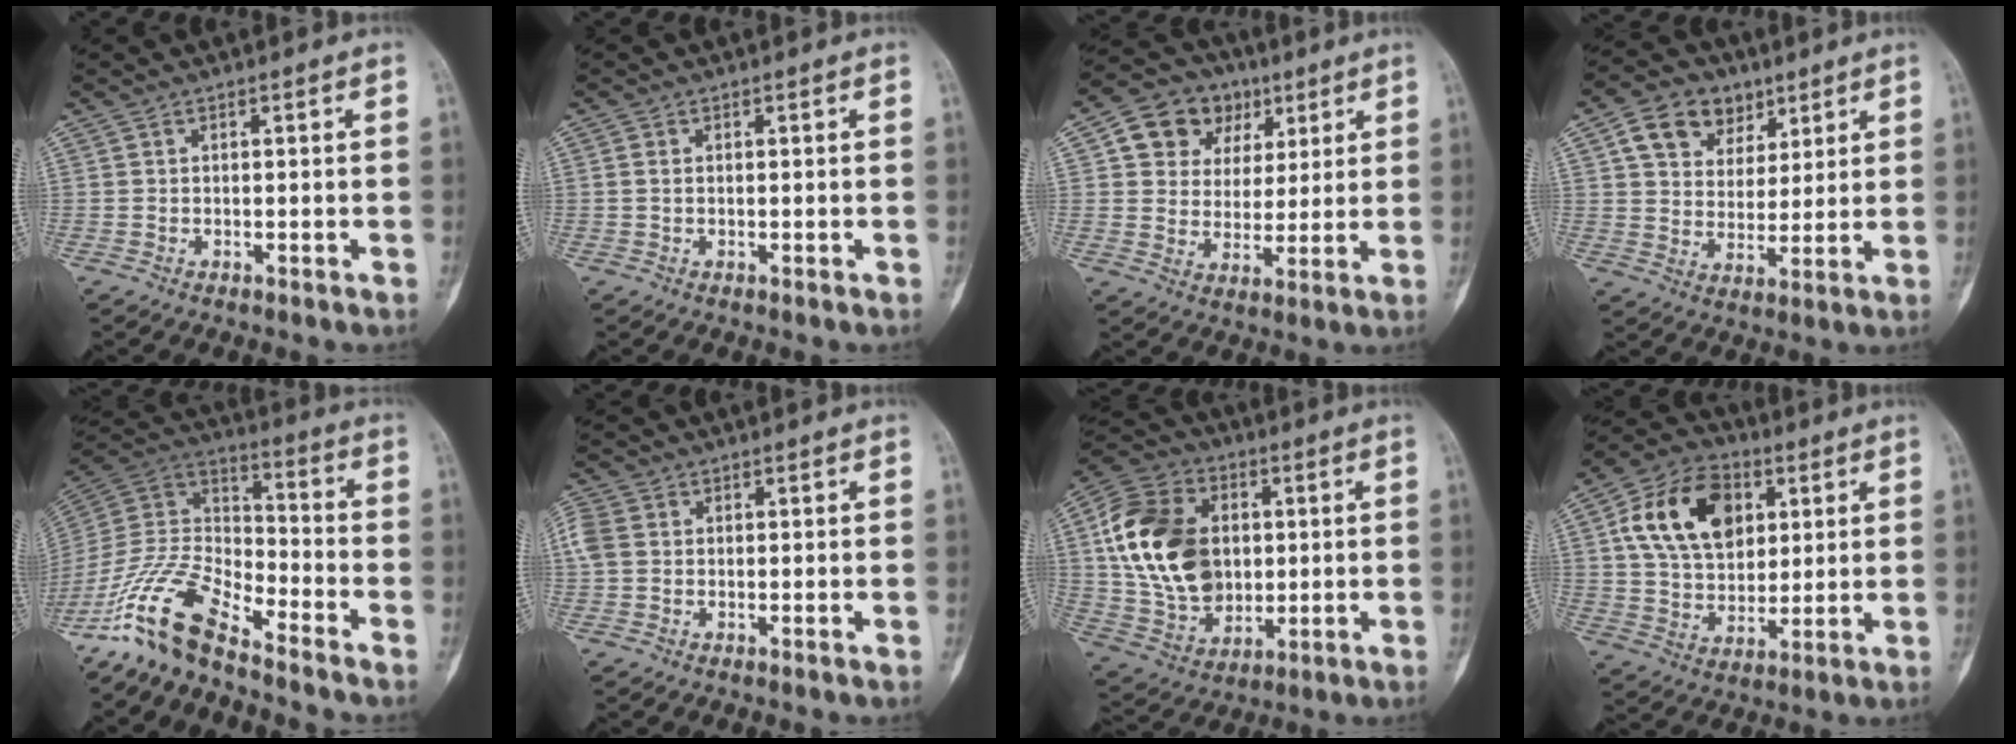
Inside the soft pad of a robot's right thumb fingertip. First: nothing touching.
{"total": 0.9, "force": [0.0, 0.7, 0.6], "torque": [-0.012, 0.001, -0.002]}
{"total": 12.7, "force": [5.3, 10.5, 5.0], "torque": [-0.042, -0.003, 0.089]}
{"total": 11.8, "force": [5.8, 8.8, 5.3], "torque": [-0.059, -0.015, 0.101]}
{"total": 14.3, "force": [-11.5, 4.3, 7.4], "torque": [-0.141, 0.080, -0.231]}
{"total": 4.3, "force": [0.2, 3.4, 2.6], "torque": [-0.074, 0.010, -0.001]}
{"total": 21.4, "force": [2.4, 15.6, 14.4], "torque": [-0.256, 0.006, 0.051]}
{"total": 17.6, "force": [5.3, 12.2, 11.5], "torque": [-0.178, -0.003, 0.093]}